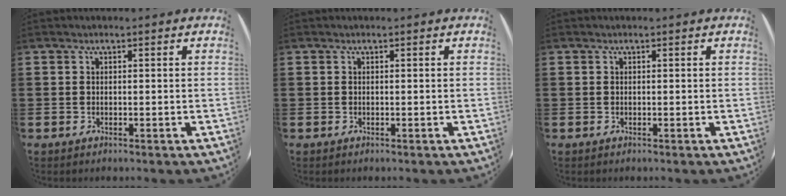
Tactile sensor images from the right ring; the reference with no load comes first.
{"total": 0.0}
{"total": 0.0}